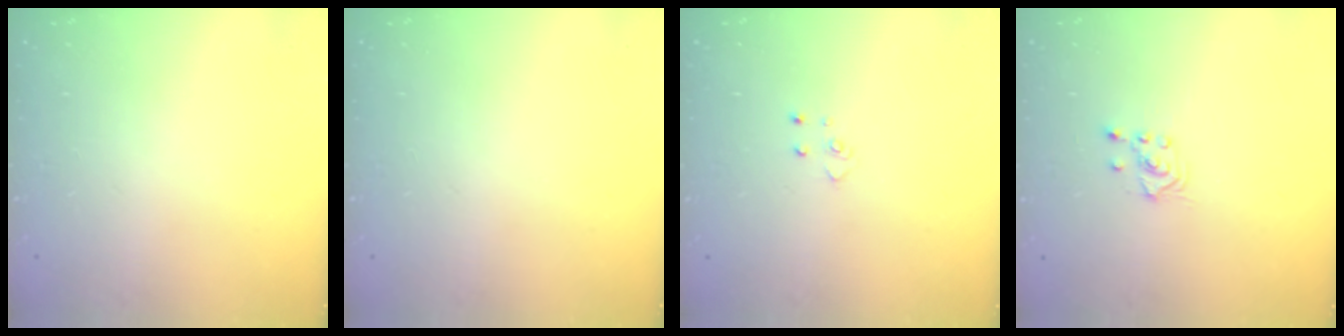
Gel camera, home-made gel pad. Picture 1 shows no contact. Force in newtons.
{"total": 0.0}
{"total": 3.3, "press": 3.3, "slide": 0.4}
{"total": 2.7, "press": 2.5, "slide": 0.9}